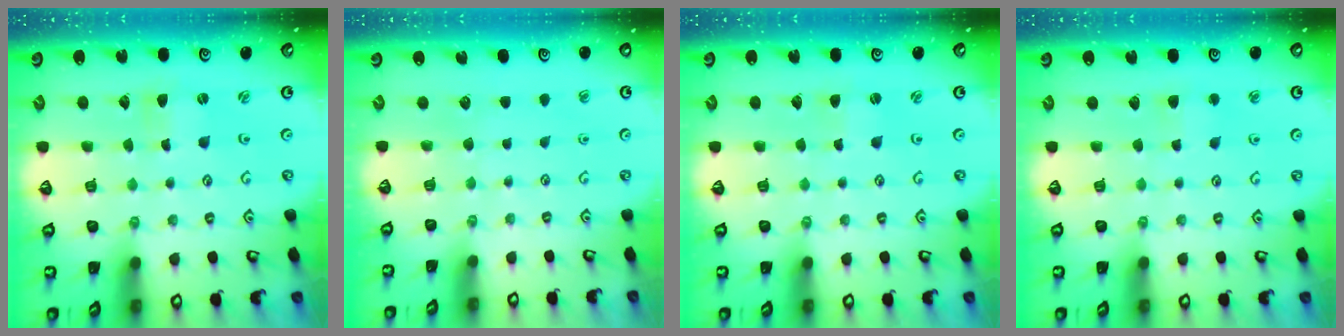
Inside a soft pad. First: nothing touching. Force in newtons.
{"total": 0.0}
{"total": 2.0, "press": 2.0, "slide": 0.3}
{"total": 2.9, "press": 2.8, "slide": 0.4}